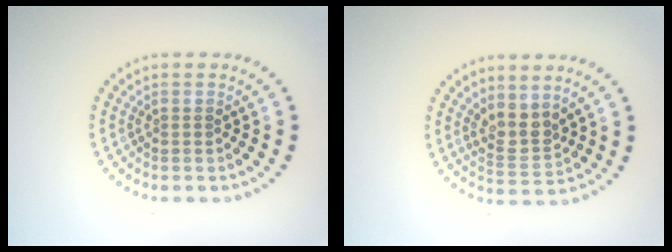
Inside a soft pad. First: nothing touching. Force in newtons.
{"total": 2.5, "press": 2.0, "slide": 1.5}